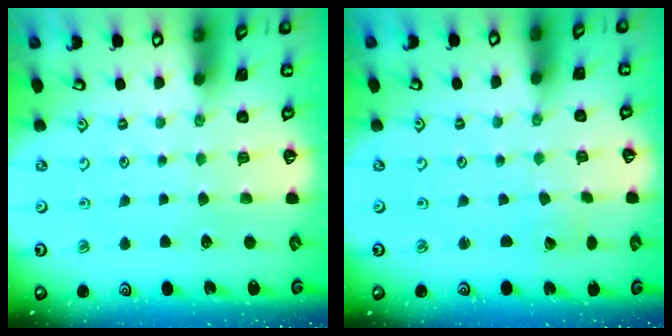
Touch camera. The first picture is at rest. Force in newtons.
{"total": 0.0}